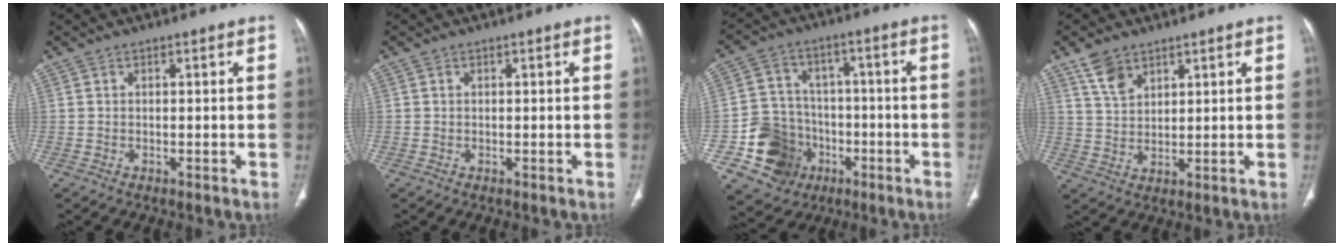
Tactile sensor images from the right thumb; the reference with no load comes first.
{"total": 0.0}
{"total": 13.8, "force": [-4.9, 12.4, 3.8], "torque": [-0.034, 0.051, -0.069]}
{"total": 5.5, "force": [3.7, 3.1, 2.6], "torque": [-0.039, -0.015, 0.081]}